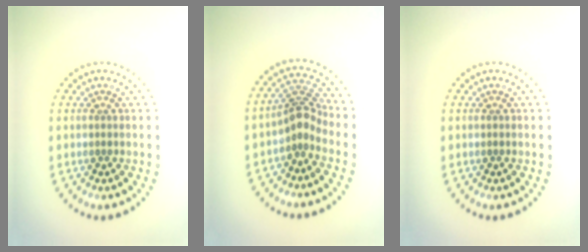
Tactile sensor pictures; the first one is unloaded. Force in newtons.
{"total": 2.7, "press": 1.9, "slide": 2.0}
{"total": 0.0}